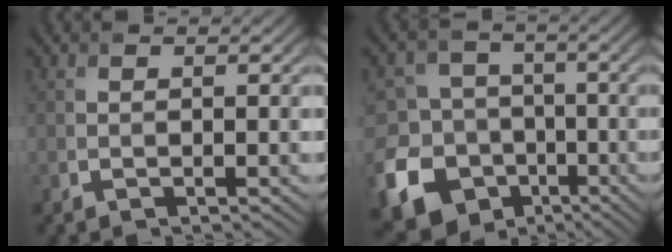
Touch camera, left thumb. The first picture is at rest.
{"total": 15.1, "force": [-7.3, 12.4, 4.4], "torque": [-0.132, -0.061, -0.136]}